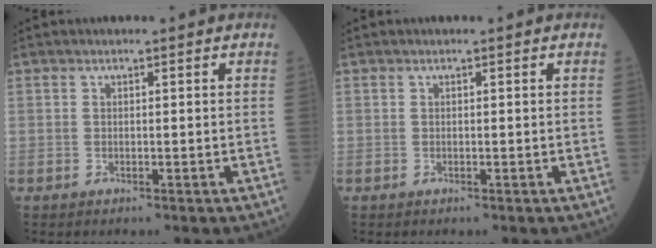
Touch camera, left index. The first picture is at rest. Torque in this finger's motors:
{"motor_torque": [0.00, 0.00, 0.00, -0.01]}